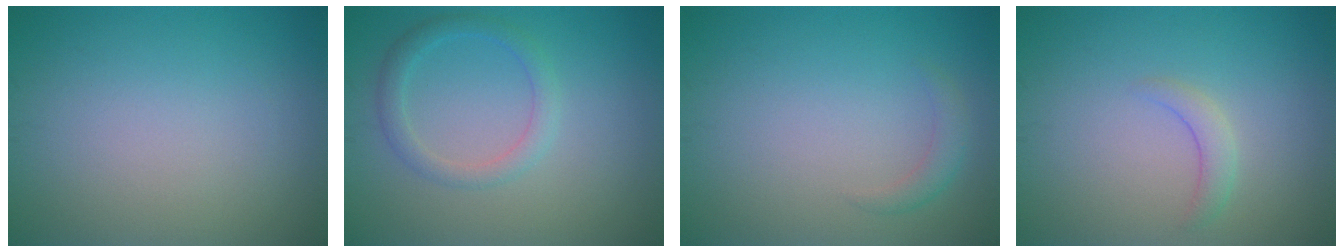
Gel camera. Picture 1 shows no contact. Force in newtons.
{"total": 2.2, "press": 2.2, "slide": 0.1}
{"total": 1.3, "press": 1.3, "slide": 0.1}
{"total": 1.5, "press": 1.5, "slide": 0.3}